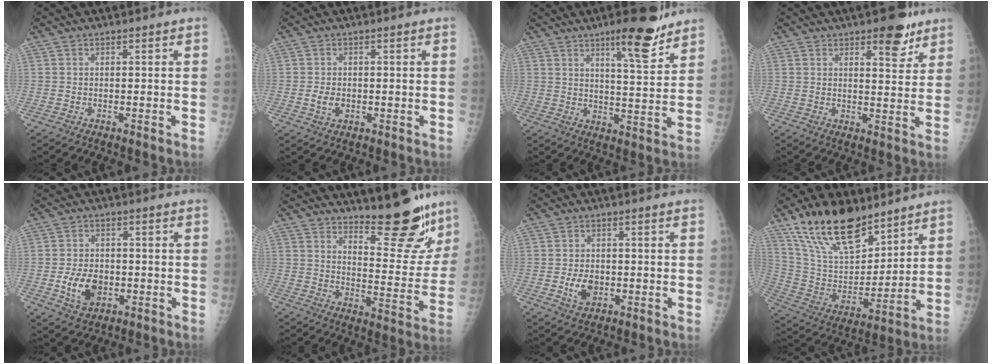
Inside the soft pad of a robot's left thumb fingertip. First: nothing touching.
{"total": 2.7, "force": [-0.2, 1.9, 1.8], "torque": [-0.029, -0.002, -0.001]}
{"total": 10.8, "force": [7.4, 2.2, 7.5], "torque": [-0.095, -0.050, 0.110]}
{"total": 7.3, "force": [4.8, 2.8, 4.7], "torque": [-0.041, -0.028, 0.063]}
{"total": 7.6, "force": [-1.7, 5.3, 5.2], "torque": [-0.075, 0.002, -0.022]}
{"total": 15.3, "force": [12.5, 3.7, 7.9], "torque": [-0.071, -0.116, 0.178]}
{"total": 4.8, "force": [-0.9, 3.3, 3.3], "torque": [-0.050, -0.001, -0.009]}
{"total": 21.4, "force": [15.1, 9.4, 12.0], "torque": [-0.178, -0.063, 0.283]}